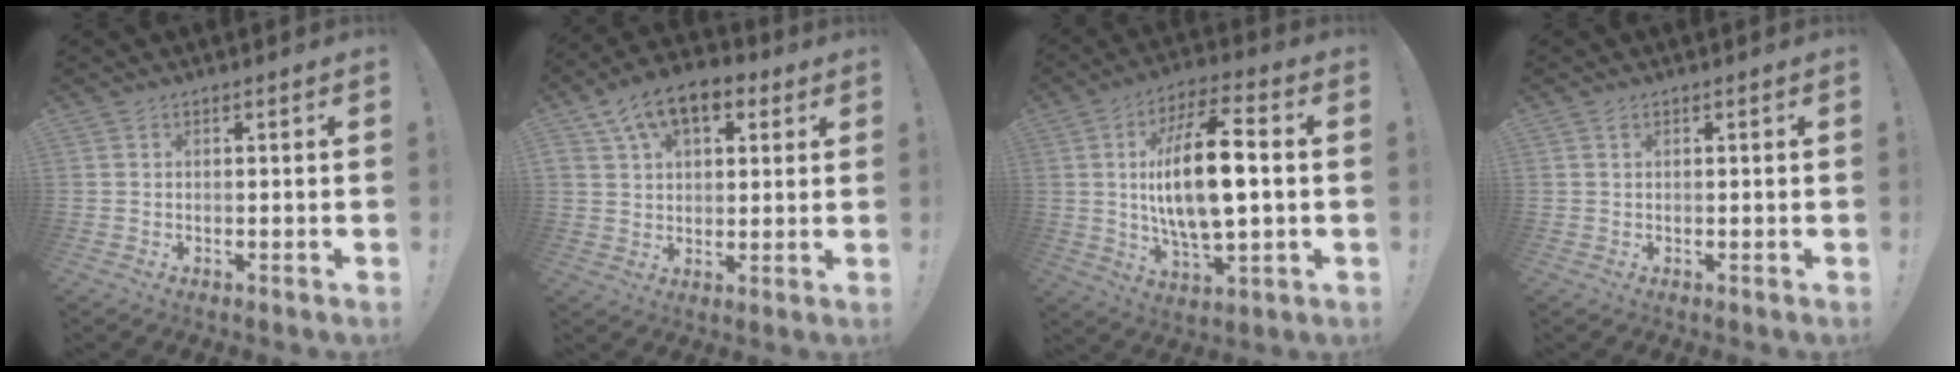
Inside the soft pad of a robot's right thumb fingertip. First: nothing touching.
{"total": 12.4, "force": [6.0, 7.6, 7.8], "torque": [-0.125, -0.017, 0.112]}
{"total": 18.8, "force": [0.8, 7.4, 17.3], "torque": [-0.315, 0.001, 0.002]}
{"total": 0.6, "force": [0.3, 0.4, 0.3], "torque": [0.001, -0.001, 0.004]}